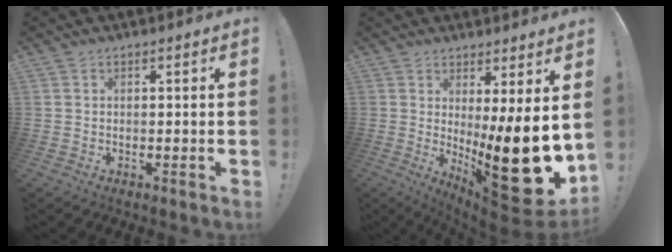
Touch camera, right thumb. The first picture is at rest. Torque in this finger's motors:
{"motor_torque": [-0.08, 1.65, 1.36, 1.10, 0.18]}